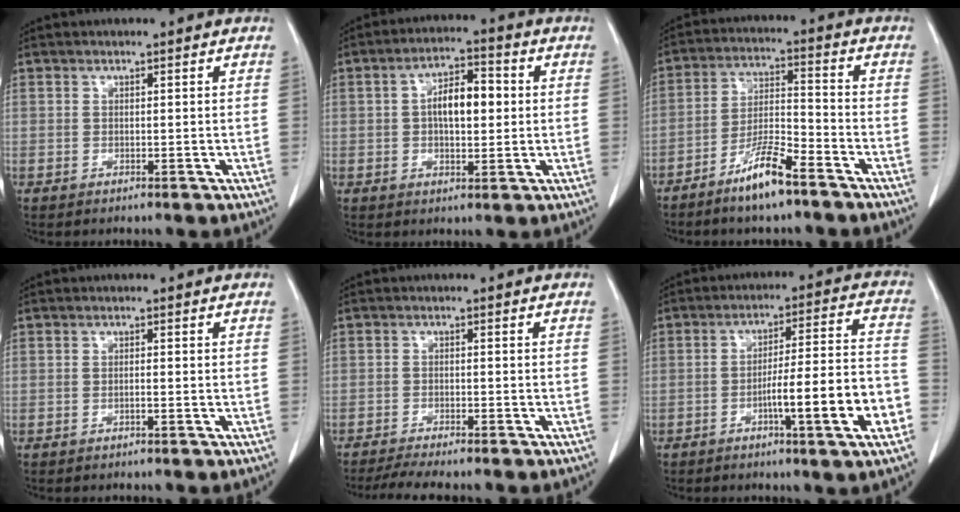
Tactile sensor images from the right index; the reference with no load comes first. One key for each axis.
{"total": 7.5, "fx": 0.6, "fy": 3.1, "fz": 6.8, "tx": -0.122, "ty": 0.016, "tz": 0.008}
{"total": 8.6, "fx": -6.1, "fy": 1.0, "fz": 6.0, "tx": -0.120, "ty": -0.010, "tz": -0.116}
{"total": 0.6, "fx": -0.3, "fy": 0.0, "fz": 0.5, "tx": -0.009, "ty": 0.001, "tz": -0.004}
{"total": 7.1, "fx": -6.2, "fy": 0.6, "fz": 3.4, "tx": -0.047, "ty": -0.010, "tz": -0.095}
{"total": 13.1, "fx": -4.8, "fy": 0.2, "fz": 12.2, "tx": -0.181, "ty": 0.007, "tz": -0.072}